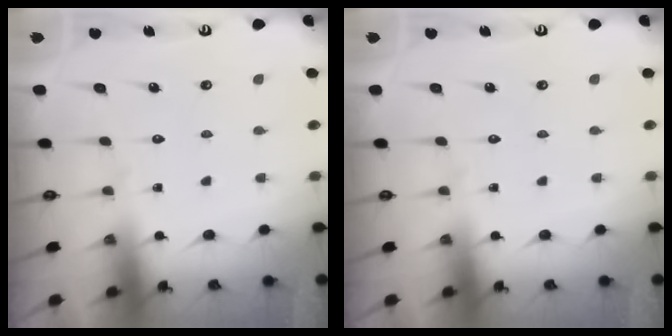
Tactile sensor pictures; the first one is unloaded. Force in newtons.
{"total": 0.0}